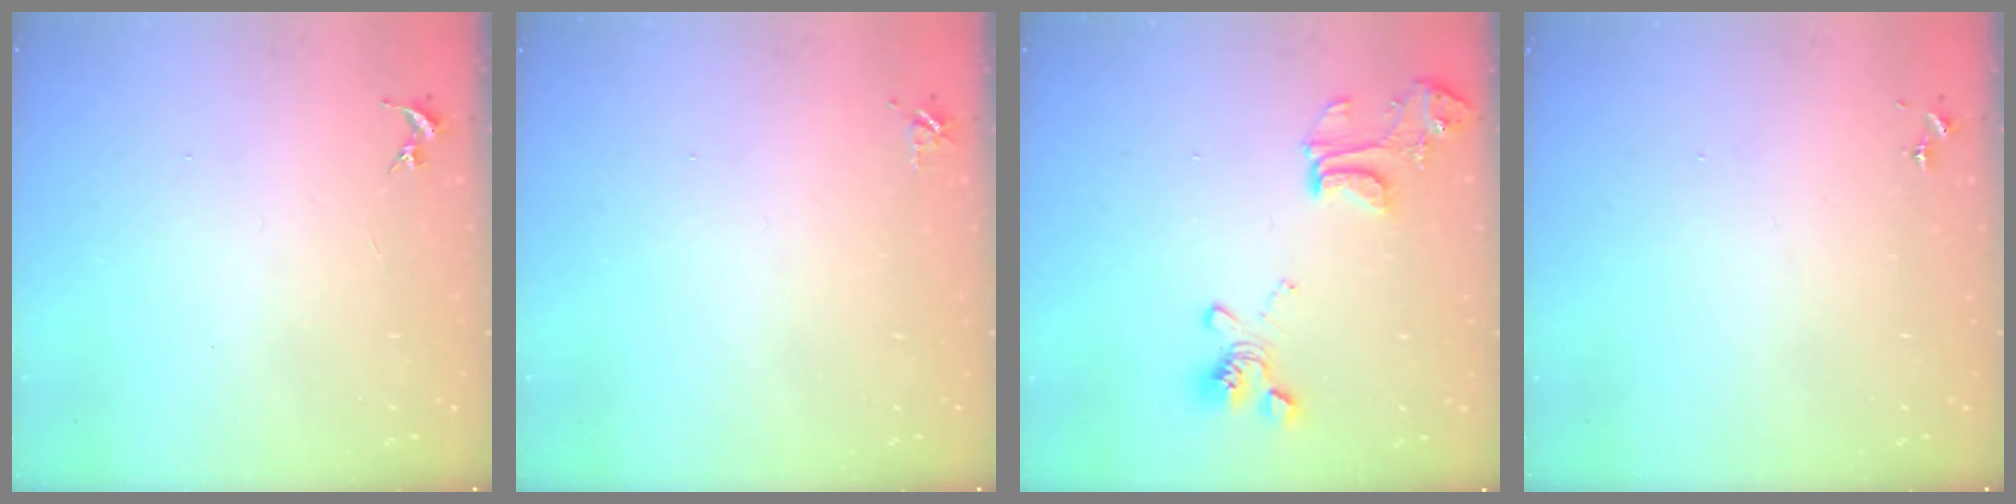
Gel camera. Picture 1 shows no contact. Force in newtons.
{"total": 4.1, "press": 4.1, "slide": 0.5}
{"total": 16.0, "press": 15.9, "slide": 1.4}
{"total": 0.0}